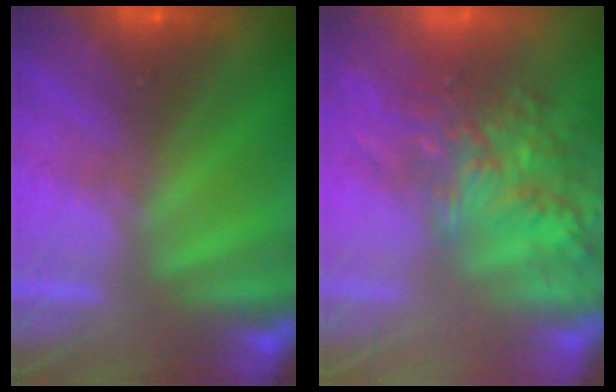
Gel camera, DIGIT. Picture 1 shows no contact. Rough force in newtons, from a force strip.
{"total": 6.5}